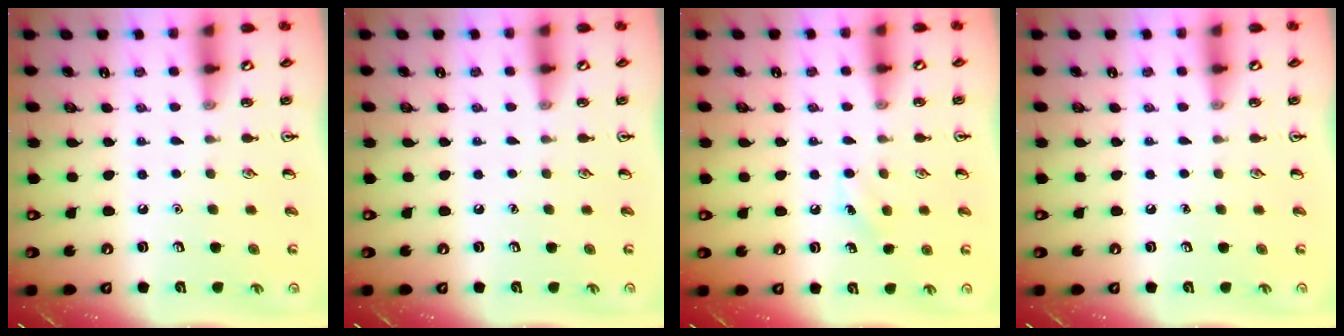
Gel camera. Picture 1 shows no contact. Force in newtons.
{"total": 0.0}
{"total": 4.9, "press": 4.6, "slide": 1.6}
{"total": 0.0}